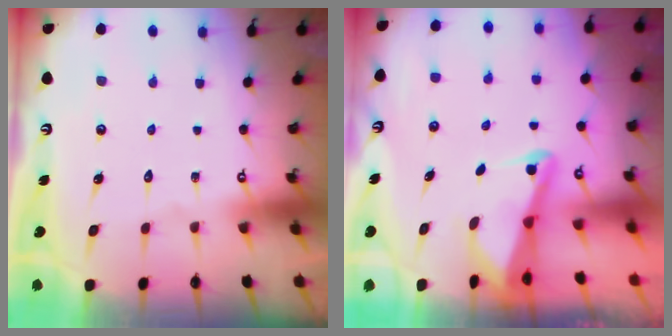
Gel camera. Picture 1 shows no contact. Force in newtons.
{"total": 2.6, "press": 2.5, "slide": 0.6}